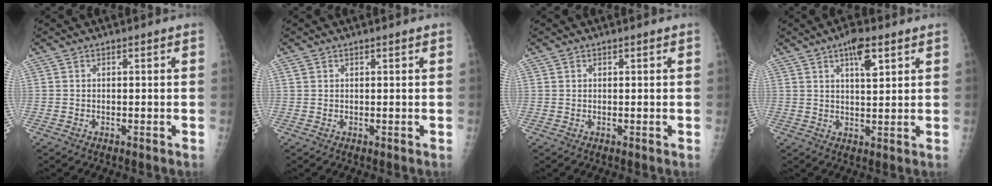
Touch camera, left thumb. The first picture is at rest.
{"total": 1.1, "force": [0.7, 0.6, 0.5], "torque": [-0.004, 0.000, 0.012]}
{"total": 0.0}
{"total": 6.1, "force": [3.2, 2.1, 4.7], "torque": [-0.063, -0.012, 0.048]}